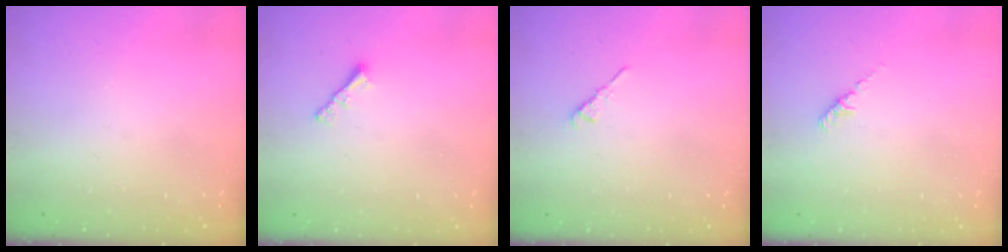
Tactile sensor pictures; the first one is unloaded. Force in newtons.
{"total": 2.0, "press": 2.0, "slide": 0.5}
{"total": 3.1, "press": 3.0, "slide": 0.8}
{"total": 2.2, "press": 2.1, "slide": 0.6}